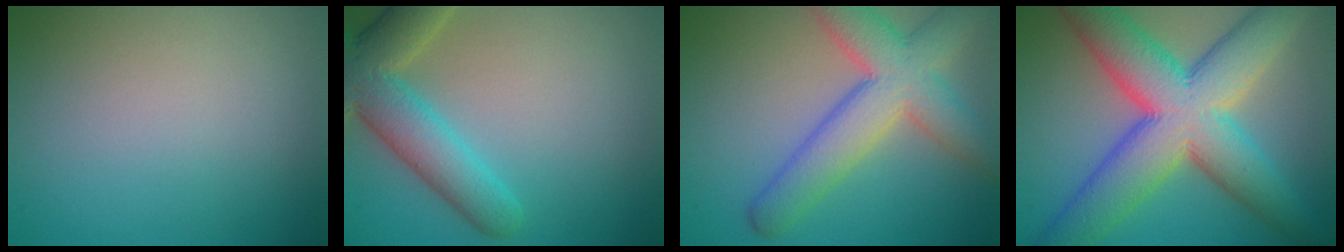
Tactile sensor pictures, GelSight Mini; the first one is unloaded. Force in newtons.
{"total": 6.6, "press": 6.5, "slide": 0.4}
{"total": 7.5, "press": 7.5, "slide": 0.4}
{"total": 12.1, "press": 12.1, "slide": 0.2}